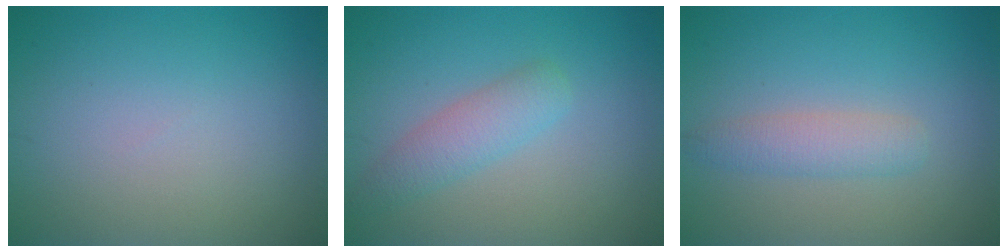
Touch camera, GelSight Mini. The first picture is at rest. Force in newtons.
{"total": 2.6, "press": 2.6, "slide": 0.1}
{"total": 2.3, "press": 2.3, "slide": 0.1}